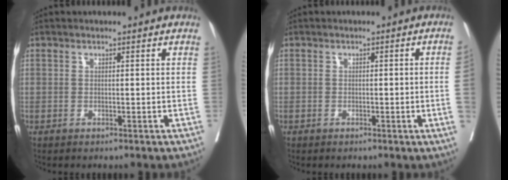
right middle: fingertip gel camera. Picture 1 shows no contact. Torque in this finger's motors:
{"motor_torque": [1.03, -1.11, -0.07, -0.21]}